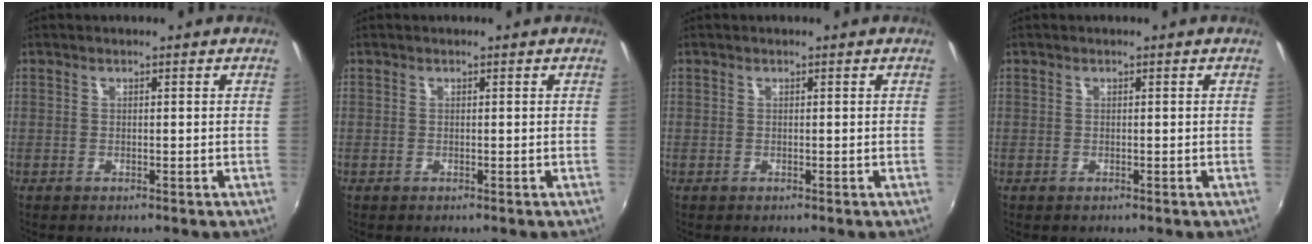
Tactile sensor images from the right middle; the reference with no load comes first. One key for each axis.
{"total": 0.0}
{"total": 0.0}
{"total": 0.0}